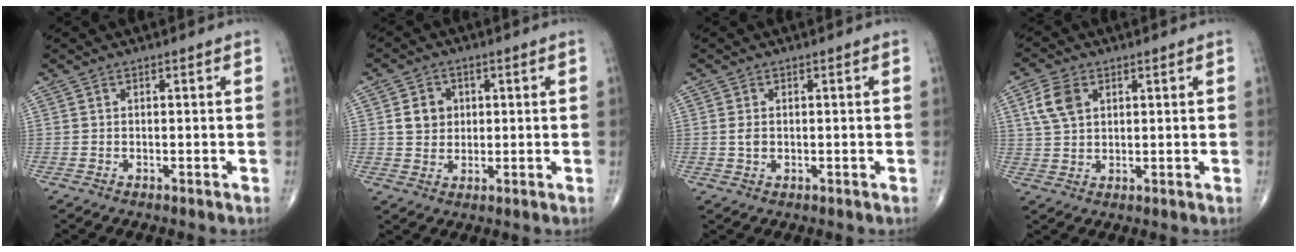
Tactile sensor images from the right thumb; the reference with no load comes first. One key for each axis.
{"total": 5.3, "fx": 1.1, "fy": 4.6, "fz": 2.4, "tx": -0.016, "ty": -0.002, "tz": 0.018}
{"total": 1.9, "fx": 0.2, "fy": 1.3, "fz": 1.4, "tx": -0.026, "ty": -0.003, "tz": 0.006}
{"total": 6.4, "fx": 2.4, "fy": 4.2, "fz": 4.1, "tx": -0.078, "ty": 0.000, "tz": 0.049}